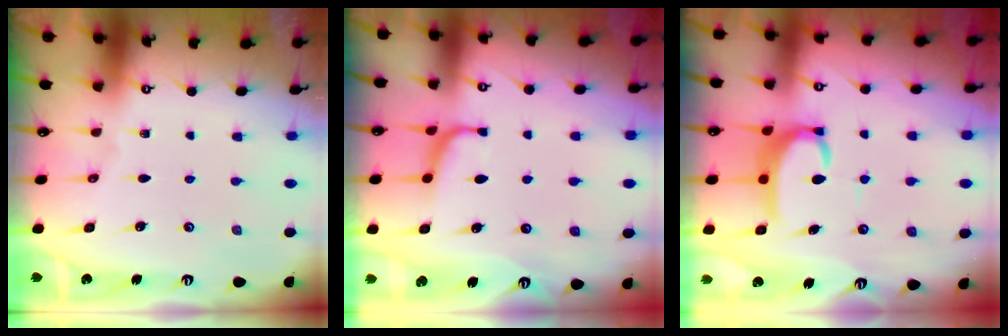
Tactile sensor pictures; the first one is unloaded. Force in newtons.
{"total": 2.4, "press": 2.4, "slide": 0.4}
{"total": 5.4, "press": 5.3, "slide": 0.7}